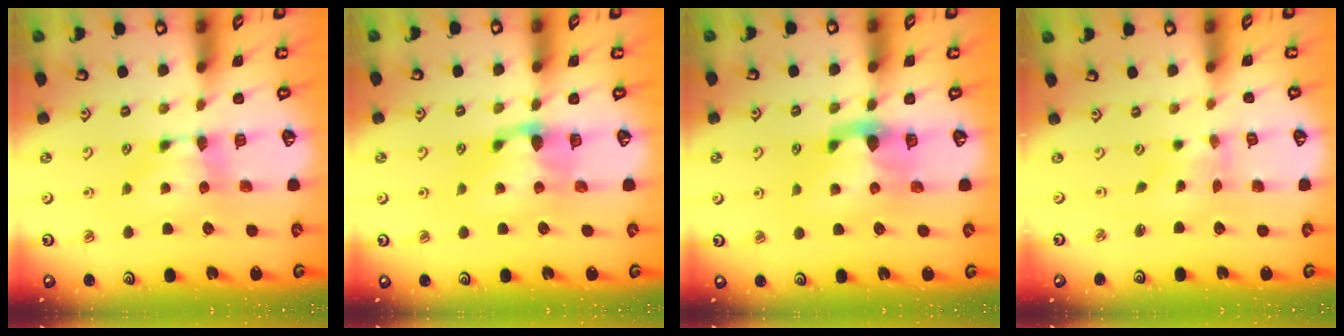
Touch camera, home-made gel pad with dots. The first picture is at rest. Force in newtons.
{"total": 1.5, "press": 0.4, "slide": 1.4}
{"total": 2.8, "press": 2.5, "slide": 1.3}
{"total": 2.7, "press": 2.4, "slide": 1.1}